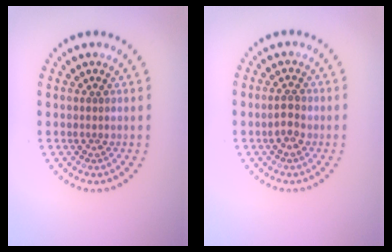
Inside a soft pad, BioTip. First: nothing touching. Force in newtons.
{"total": 1.8, "press": 1.8, "slide": 0.1}